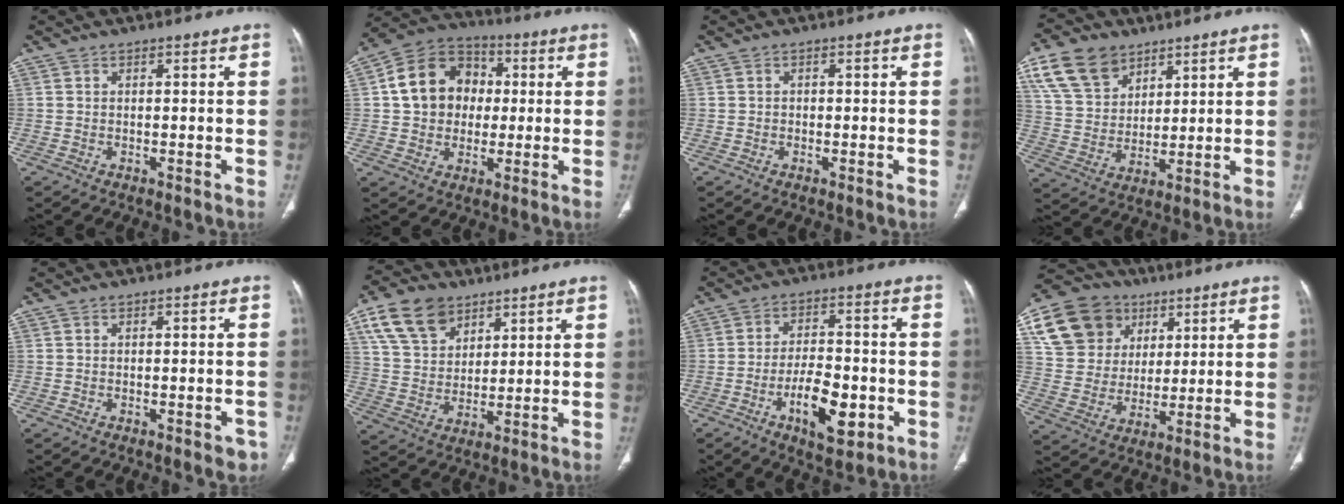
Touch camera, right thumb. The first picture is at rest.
{"total": 14.3, "force": [1.4, 11.9, 7.8], "torque": [-0.102, 0.021, 0.016]}
{"total": 0.6, "force": [-0.2, 0.6, 0.2], "torque": [0.000, 0.003, -0.004]}
{"total": 12.9, "force": [7.4, 8.6, 6.0], "torque": [-0.095, -0.017, 0.149]}
{"total": 2.2, "force": [-1.3, 1.0, 1.5], "torque": [-0.005, 0.006, -0.013]}
{"total": 12.8, "force": [7.1, 8.5, 6.5], "torque": [-0.100, -0.017, 0.140]}
{"total": 10.6, "force": [-3.9, 4.8, 8.6], "torque": [-0.134, 0.016, -0.059]}
{"total": 17.0, "force": [7.5, 13.8, 6.6], "torque": [-0.098, 0.001, 0.141]}